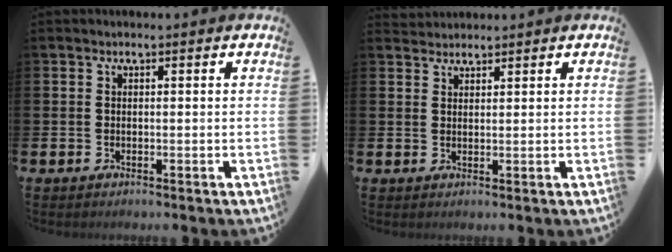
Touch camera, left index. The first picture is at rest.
{"total": 2.1, "force": [2.0, 0.5, -0.2], "torque": [0.014, -0.008, 0.036]}